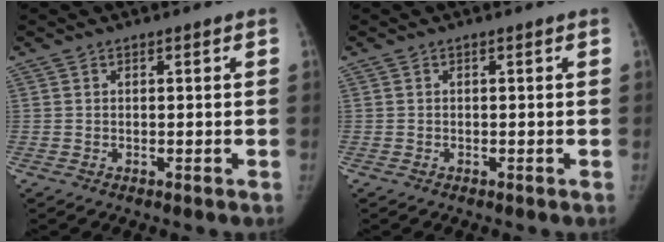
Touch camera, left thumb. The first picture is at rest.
{"total": 0.0}